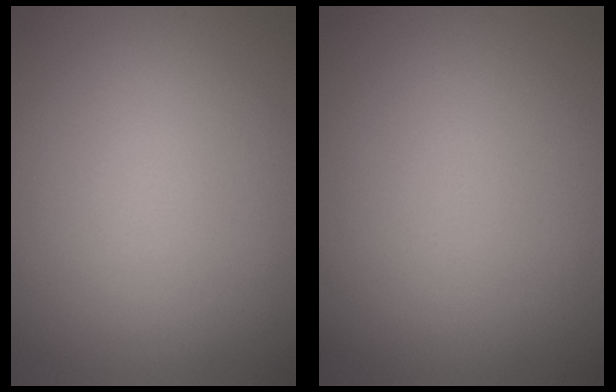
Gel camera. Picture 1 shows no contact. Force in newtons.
{"total": 0.0}